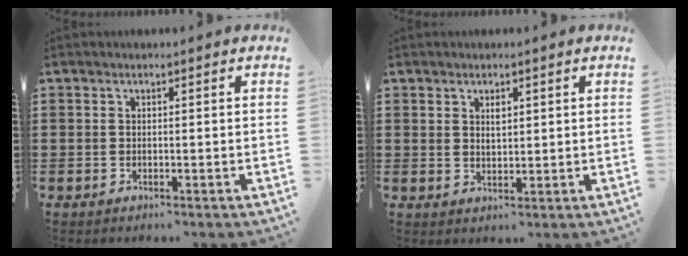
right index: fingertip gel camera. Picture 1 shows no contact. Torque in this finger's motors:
{"motor_torque": [0.84, 1.30, 0.01, 0.00]}